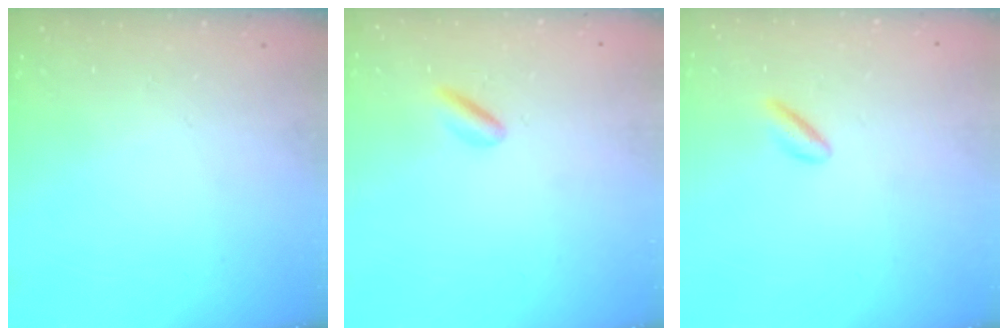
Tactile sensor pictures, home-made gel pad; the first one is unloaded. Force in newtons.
{"total": 2.5, "press": 2.4, "slide": 0.8}
{"total": 2.2, "press": 1.9, "slide": 1.1}